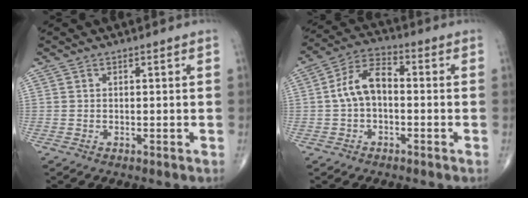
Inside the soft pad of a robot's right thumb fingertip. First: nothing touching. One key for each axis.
{"total": 8.4, "fx": -0.4, "fy": 5.0, "fz": 6.7, "tx": -0.122, "ty": 0.031, "tz": -0.019}